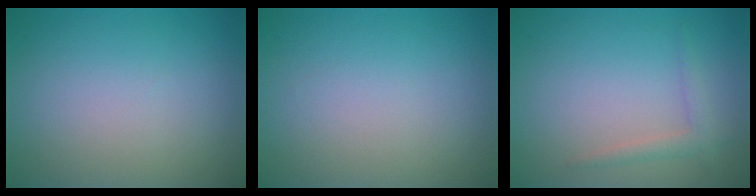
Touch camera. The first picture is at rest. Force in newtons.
{"total": 0.0}
{"total": 1.5, "press": 1.4, "slide": 0.1}